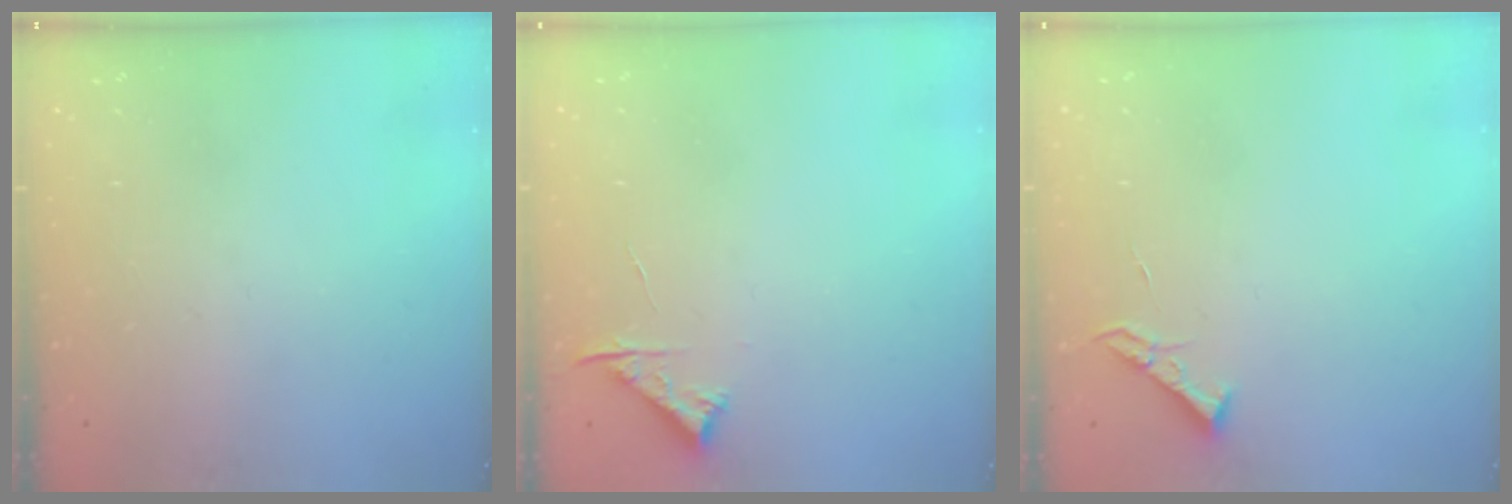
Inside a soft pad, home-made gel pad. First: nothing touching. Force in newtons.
{"total": 4.7, "press": 4.6, "slide": 0.6}
{"total": 4.3, "press": 4.2, "slide": 0.7}